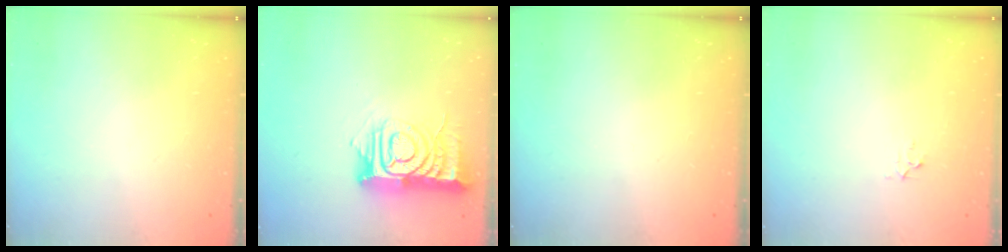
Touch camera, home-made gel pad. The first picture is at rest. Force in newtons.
{"total": 13.0, "press": 13.0, "slide": 1.1}
{"total": 0.0}
{"total": 2.3, "press": 2.3, "slide": 0.2}